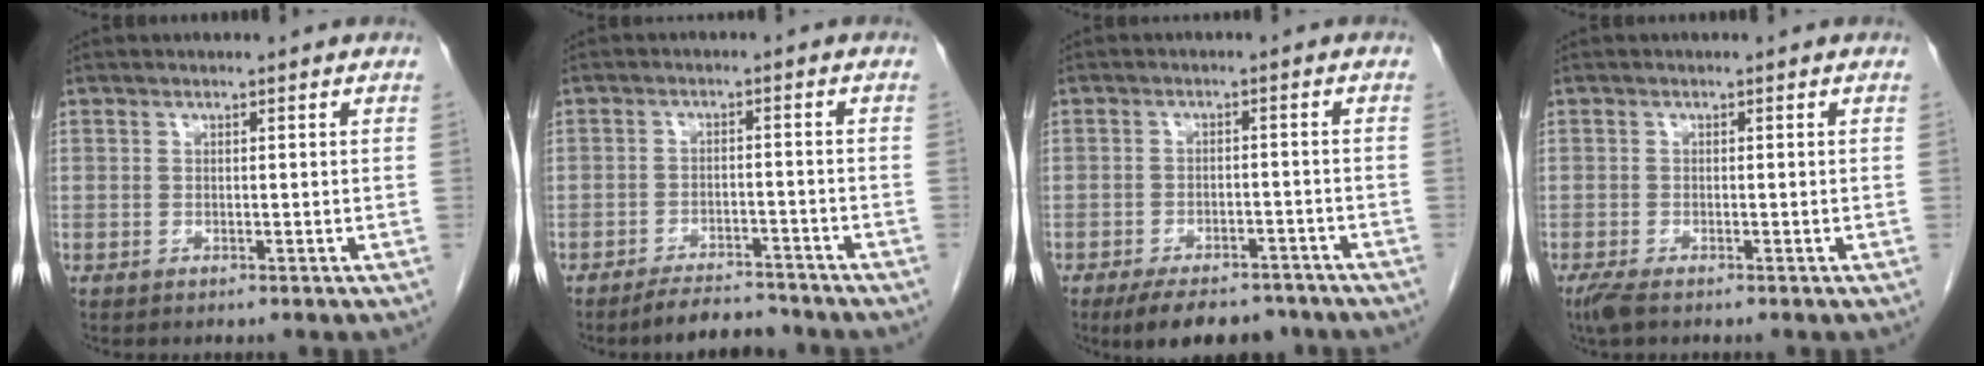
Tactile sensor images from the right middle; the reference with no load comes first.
{"total": 5.5, "force": [-5.1, 1.3, 1.4], "torque": [-0.020, -0.007, -0.083]}
{"total": 10.0, "force": [-8.1, 4.1, 4.3], "torque": [-0.056, -0.001, -0.116]}
{"total": 2.3, "force": [-1.7, 0.6, 1.5], "torque": [-0.038, -0.009, -0.032]}